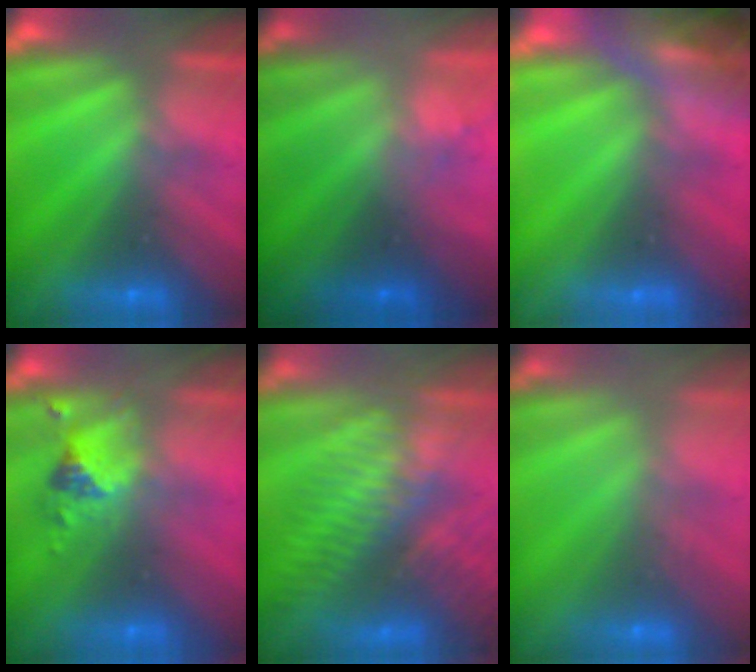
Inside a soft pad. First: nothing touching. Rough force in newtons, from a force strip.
{"total": 7.2}
{"total": 8.2}
{"total": 2.5}
{"total": 9.4}
{"total": 2.9}